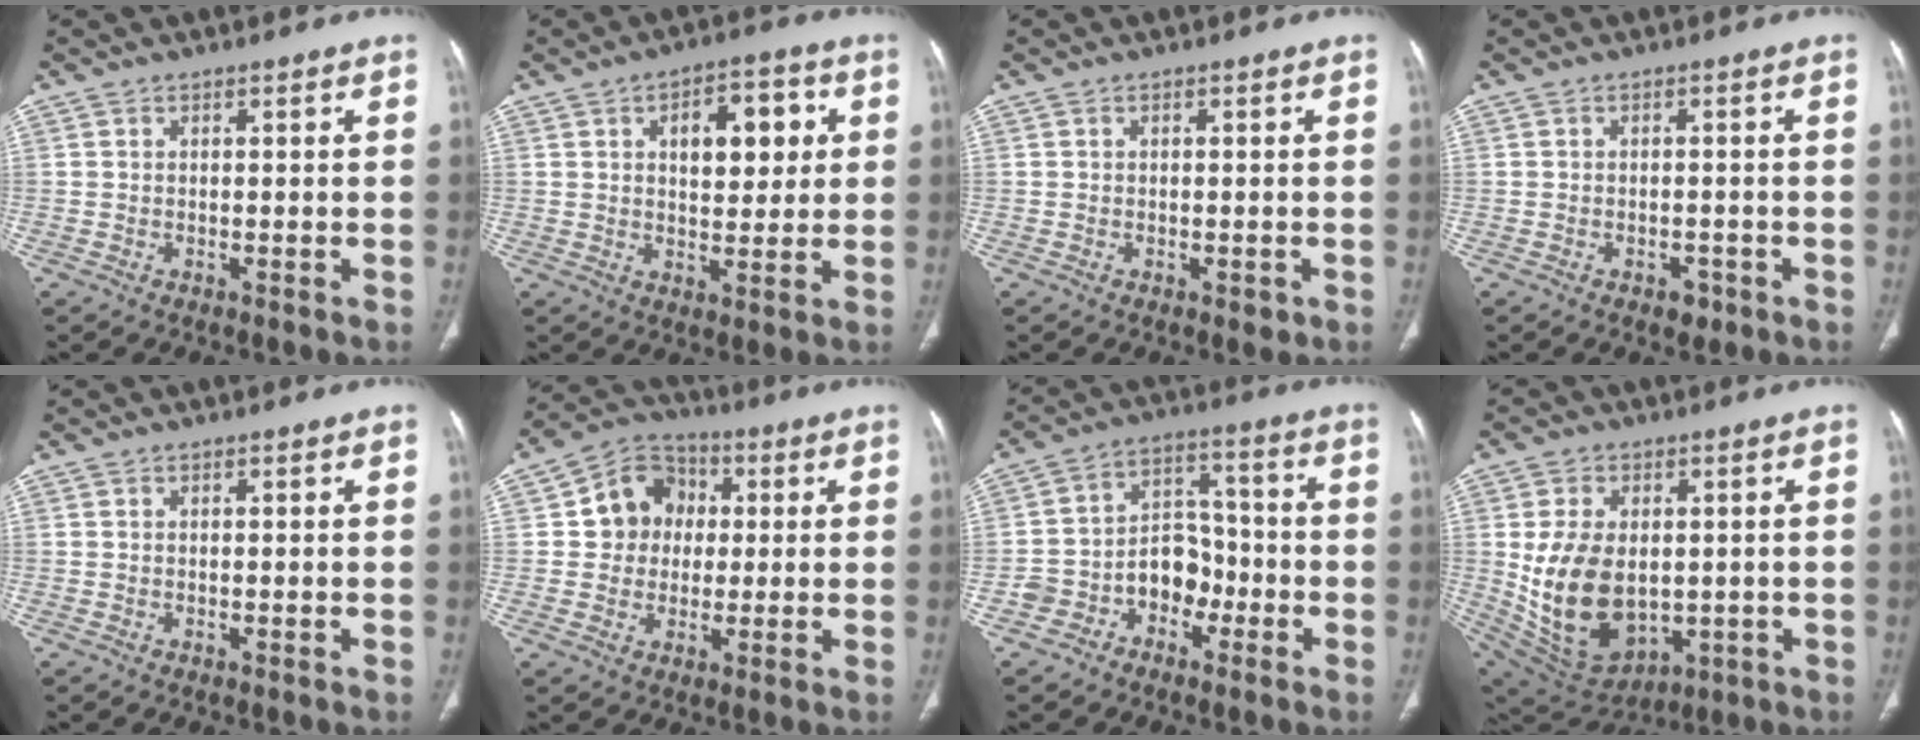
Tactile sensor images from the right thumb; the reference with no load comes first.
{"total": 10.4, "force": [3.0, 5.5, 8.3], "torque": [-0.082, 0.002, 0.042]}
{"total": 1.3, "force": [-0.2, 0.8, 1.0], "torque": [-0.009, -0.002, -0.001]}
{"total": 2.3, "force": [-1.3, 1.5, 1.1], "torque": [-0.004, 0.003, -0.014]}
{"total": 0.0}
{"total": 10.3, "force": [1.2, 9.3, 4.3], "torque": [-0.028, 0.013, 0.009]}
{"total": 9.9, "force": [-4.1, 7.8, 4.6], "torque": [-0.038, 0.061, -0.074]}
{"total": 16.8, "force": [-0.4, 11.3, 12.4], "torque": [-0.209, -0.010, 0.027]}